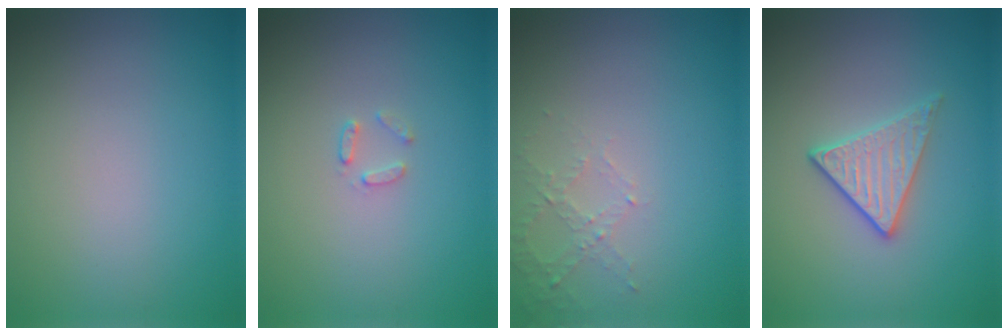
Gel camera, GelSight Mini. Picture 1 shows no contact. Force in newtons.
{"total": 1.0, "press": 1.0, "slide": 0.2}
{"total": 1.8, "press": 1.7, "slide": 0.5}
{"total": 2.9, "press": 2.6, "slide": 1.2}